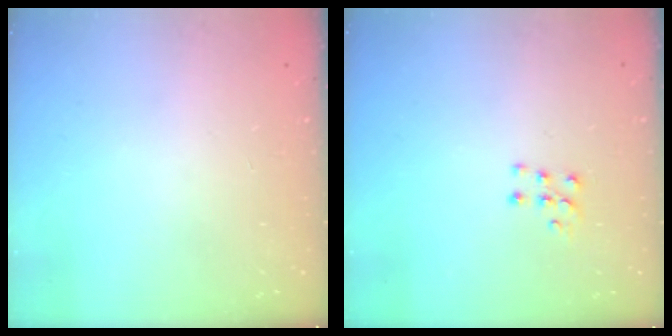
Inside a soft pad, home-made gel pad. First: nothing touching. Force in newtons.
{"total": 5.6, "press": 5.6, "slide": 0.5}